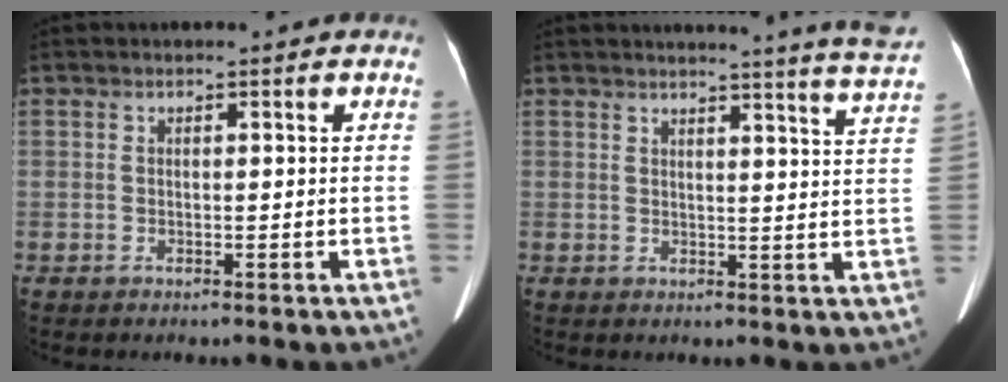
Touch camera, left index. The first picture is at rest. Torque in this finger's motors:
{"motor_torque": [-0.77, -0.64, -0.15, 0.01]}